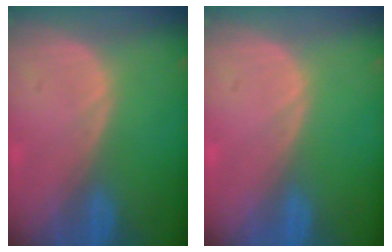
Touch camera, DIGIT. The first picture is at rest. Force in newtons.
{"total": 0.0}